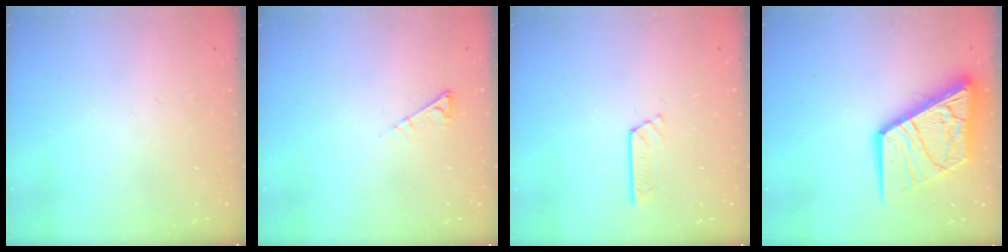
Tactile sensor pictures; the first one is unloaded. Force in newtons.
{"total": 4.0, "press": 3.9, "slide": 0.6}
{"total": 3.5, "press": 3.4, "slide": 0.3}
{"total": 19.3, "press": 19.1, "slide": 2.1}